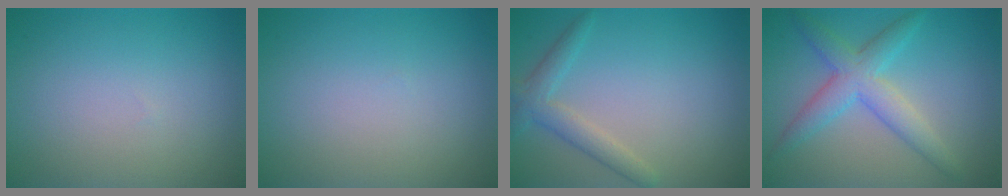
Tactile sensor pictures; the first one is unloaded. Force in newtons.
{"total": 0.0}
{"total": 2.6, "press": 2.6, "slide": 0.1}
{"total": 3.6, "press": 3.6, "slide": 0.2}